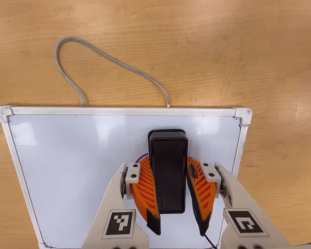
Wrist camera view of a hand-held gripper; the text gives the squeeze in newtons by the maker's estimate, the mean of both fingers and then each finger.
{"total": 13.4, "left": 13.4, "right": 13.4}